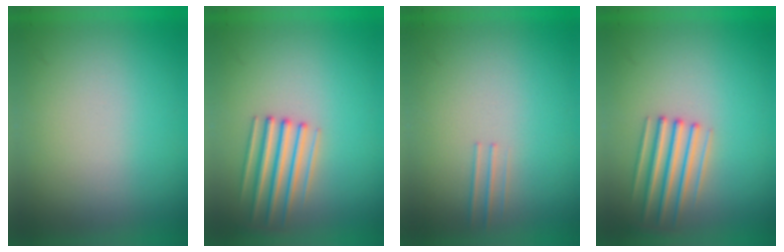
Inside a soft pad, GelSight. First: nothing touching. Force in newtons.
{"total": 1.6}
{"total": 1.2}
{"total": 3.0}